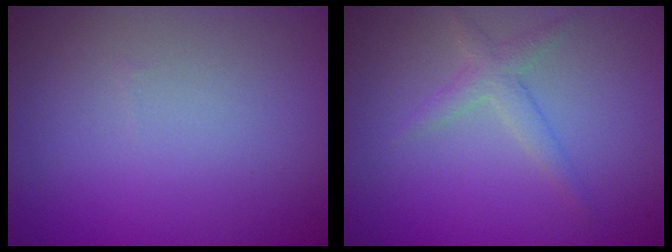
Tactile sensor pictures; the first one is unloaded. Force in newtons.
{"total": 1.8, "press": 1.8, "slide": 0.1}